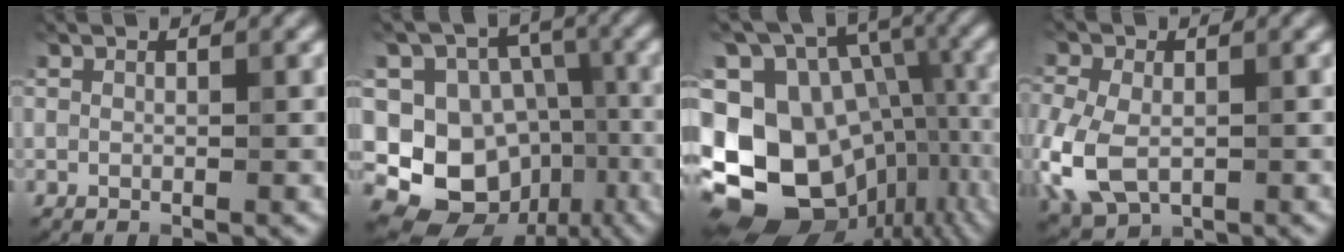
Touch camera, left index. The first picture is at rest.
{"total": 9.7, "force": [-2.3, 8.4, 4.3], "torque": [-0.056, 0.006, -0.057]}
{"total": 18.7, "force": [-5.3, 14.4, 10.6], "torque": [-0.209, -0.005, -0.052]}
{"total": 6.9, "force": [-1.7, 4.6, 4.8], "torque": [-0.124, -0.016, -0.037]}